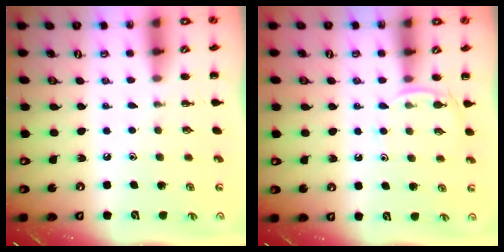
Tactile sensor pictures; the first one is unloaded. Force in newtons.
{"total": 4.5, "press": 4.3, "slide": 1.3}